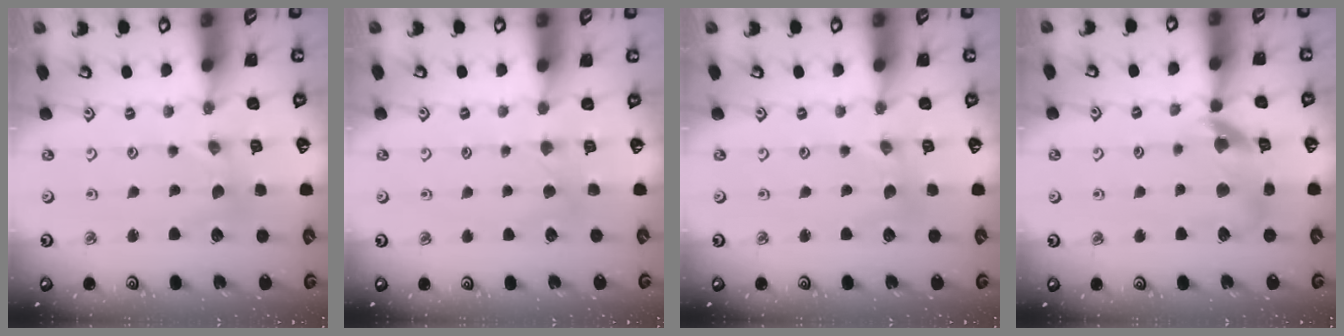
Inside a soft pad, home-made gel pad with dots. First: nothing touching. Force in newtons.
{"total": 2.8, "press": 2.8, "slide": 0.6}
{"total": 0.8, "press": 0.8, "slide": 0.2}
{"total": 12.9, "press": 12.8, "slide": 1.6}